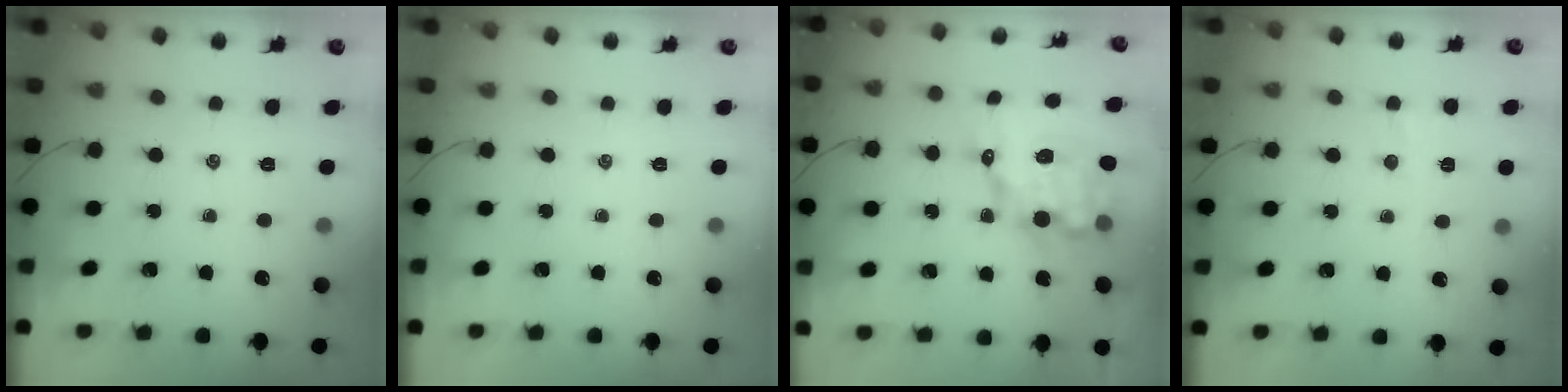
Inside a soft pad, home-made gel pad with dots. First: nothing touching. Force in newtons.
{"total": 0.0}
{"total": 12.1, "press": 11.8, "slide": 3.0}
{"total": 4.8, "press": 4.7, "slide": 1.0}